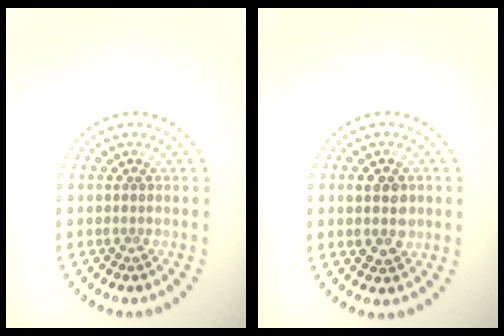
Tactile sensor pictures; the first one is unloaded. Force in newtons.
{"total": 2.7, "press": 2.7, "slide": 0.1}